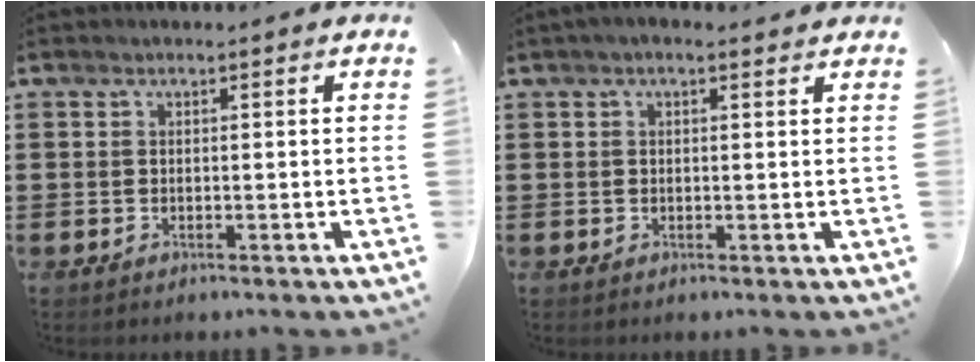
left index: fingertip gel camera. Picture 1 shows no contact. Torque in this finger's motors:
{"motor_torque": [0.77, -0.72, 0.30, 0.01]}